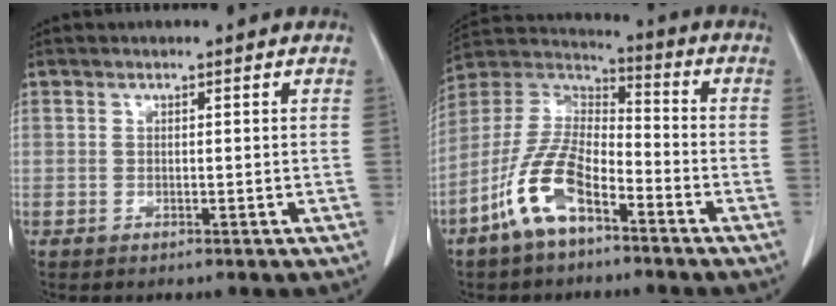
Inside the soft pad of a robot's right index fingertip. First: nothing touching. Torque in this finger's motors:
{"motor_torque": [1.75, -0.39, 0.50, 0.12]}